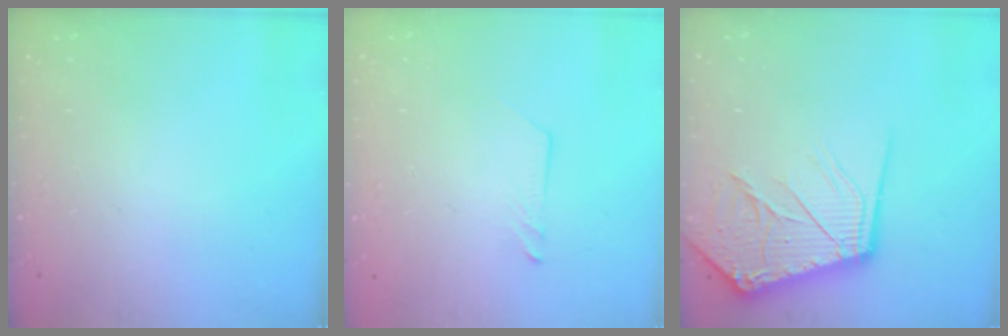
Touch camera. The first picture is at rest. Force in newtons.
{"total": 1.2, "press": 1.2, "slide": 0.1}
{"total": 16.4, "press": 16.2, "slide": 2.0}